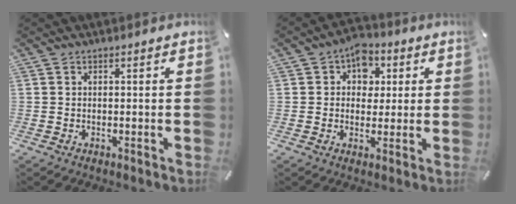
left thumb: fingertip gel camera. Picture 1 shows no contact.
{"total": 7.5, "force": [2.1, 6.2, 3.7], "torque": [-0.048, -0.003, 0.033]}